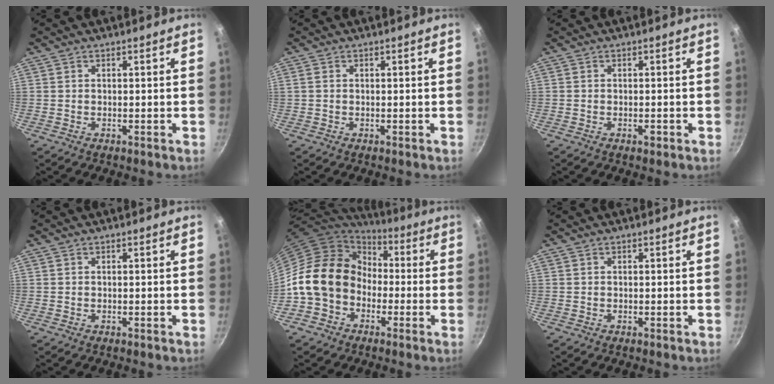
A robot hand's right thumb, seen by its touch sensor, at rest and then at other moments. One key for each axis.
{"total": 0.8, "fx": 0.1, "fy": 0.7, "fz": 0.5, "tx": -0.009, "ty": 0.003, "tz": 0.001}
{"total": 1.2, "fx": -0.6, "fy": 0.5, "fz": 0.9, "tx": -0.018, "ty": 0.003, "tz": -0.009}
{"total": 0.0}
{"total": 16.3, "fx": -2.6, "fy": 13.4, "fz": 8.9, "tx": -0.120, "ty": 0.051, "tz": -0.055}
{"total": 0.0}